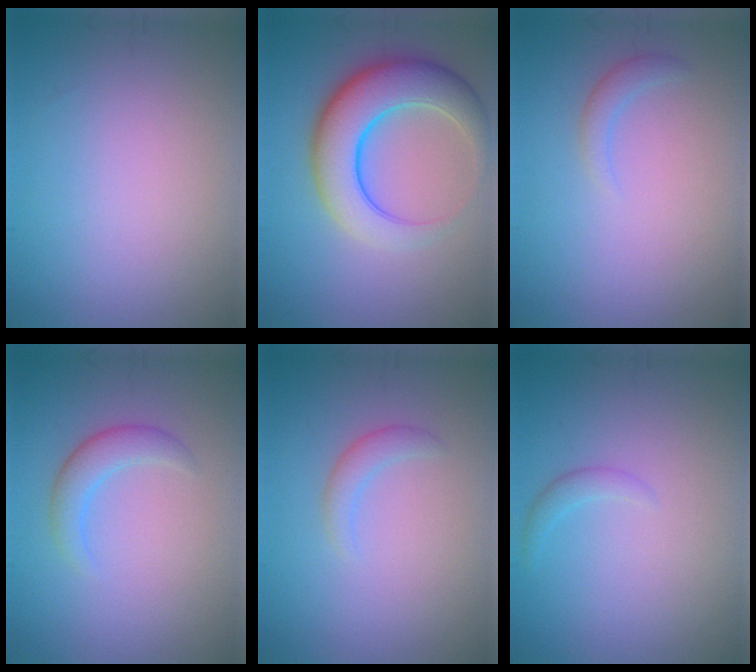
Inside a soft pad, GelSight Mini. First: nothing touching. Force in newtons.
{"total": 7.9, "press": 7.9, "slide": 0.1}
{"total": 1.3, "press": 1.3, "slide": 0.1}
{"total": 2.5, "press": 2.4, "slide": 0.2}
{"total": 1.5, "press": 1.5, "slide": 0.1}
{"total": 1.1, "press": 1.1, "slide": 0.1}